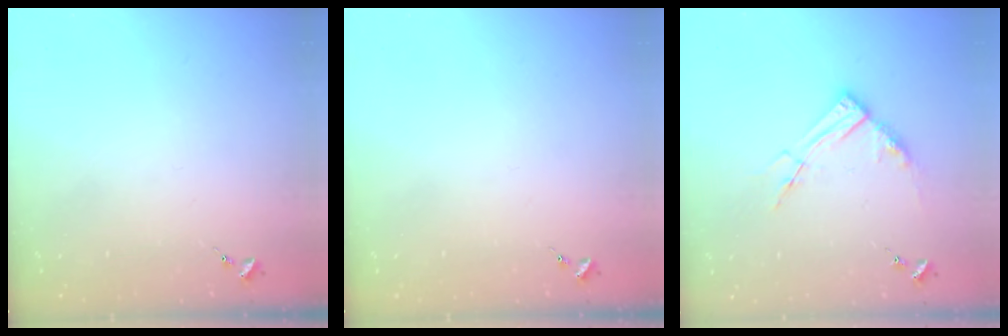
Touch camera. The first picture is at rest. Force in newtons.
{"total": 0.0}
{"total": 10.3, "press": 10.2, "slide": 1.0}